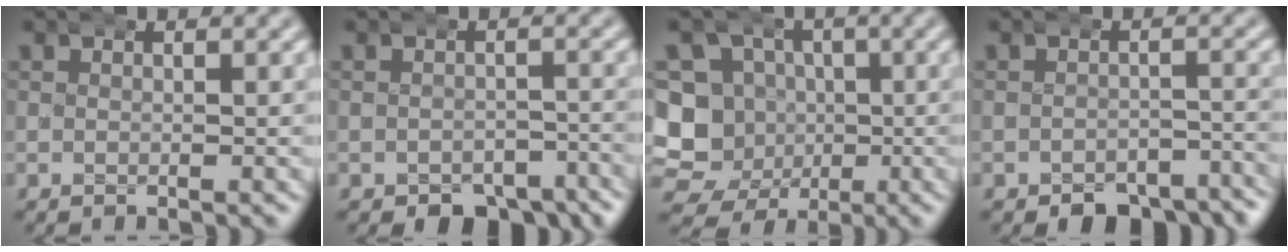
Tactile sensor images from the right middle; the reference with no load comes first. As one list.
[{"total": 6.3, "force": [-4.9, 3.0, 2.6], "torque": [-0.021, -0.013, -0.071]}, {"total": 15.0, "force": [-1.6, 13.8, 5.7], "torque": [-0.125, -0.039, -0.033]}, {"total": 7.0, "force": [-5.9, 2.8, 2.6], "torque": [-0.028, -0.012, -0.087]}]